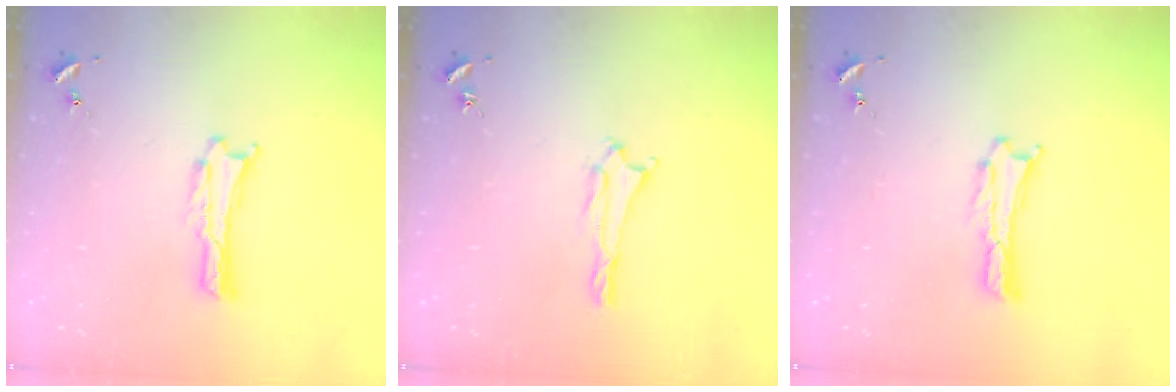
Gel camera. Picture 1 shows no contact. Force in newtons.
{"total": 1.0, "press": 0.9, "slide": 0.2}
{"total": 0.0}